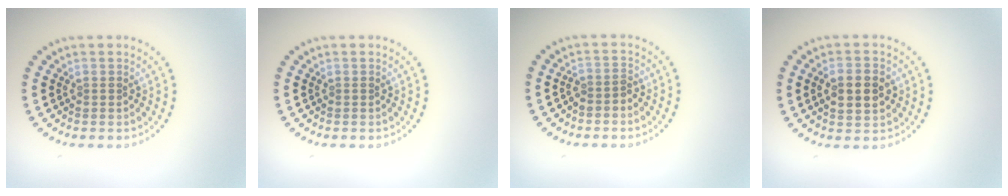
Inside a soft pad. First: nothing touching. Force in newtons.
{"total": 0.0}
{"total": 1.5, "press": 1.1, "slide": 1.0}
{"total": 3.6, "press": 3.6, "slide": 0.0}